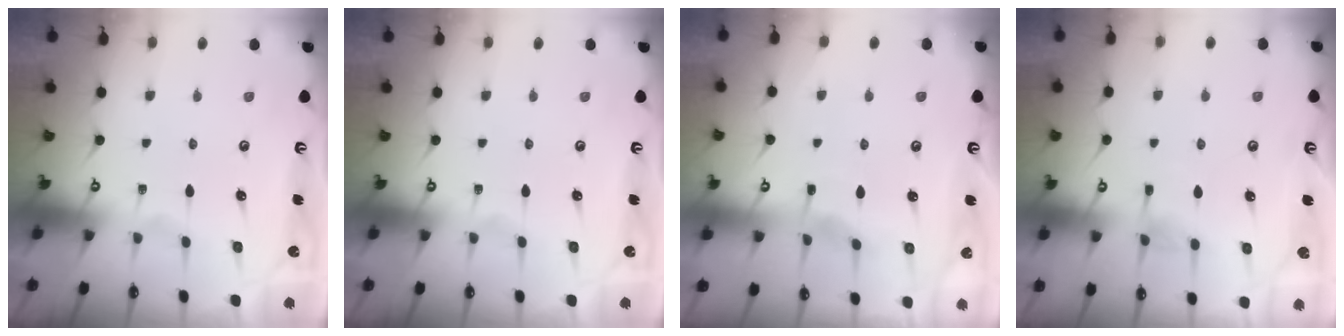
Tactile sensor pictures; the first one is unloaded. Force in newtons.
{"total": 0.0}
{"total": 3.6, "press": 3.5, "slide": 0.4}
{"total": 6.0, "press": 6.0, "slide": 0.6}